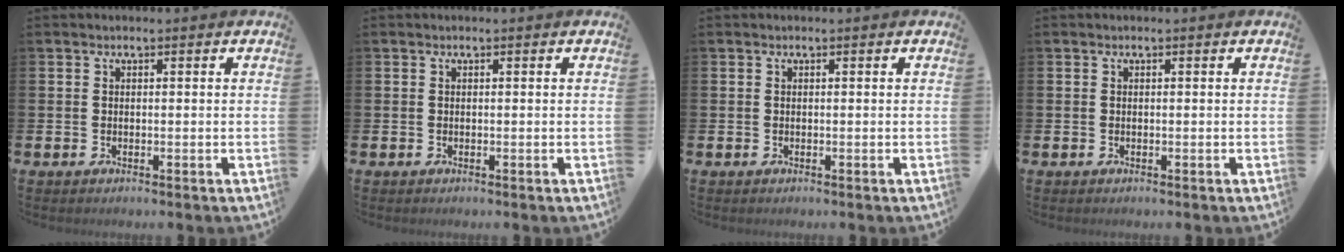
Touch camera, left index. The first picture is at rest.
{"total": 0.0}
{"total": 0.0}
{"total": 0.0}